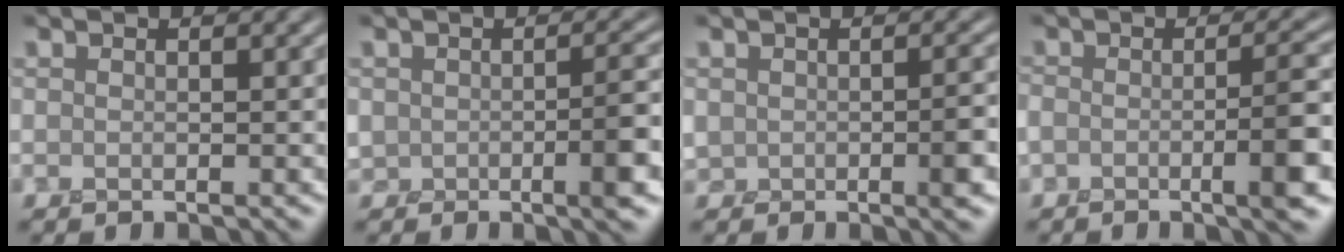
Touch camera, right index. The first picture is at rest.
{"total": 3.8, "force": [-1.2, 1.9, 3.1], "torque": [-0.050, -0.003, -0.024]}
{"total": 3.2, "force": [-0.7, 2.0, 2.3], "torque": [-0.037, -0.006, -0.017]}
{"total": 4.9, "force": [-2.2, 1.1, 4.2], "torque": [-0.070, 0.002, -0.045]}